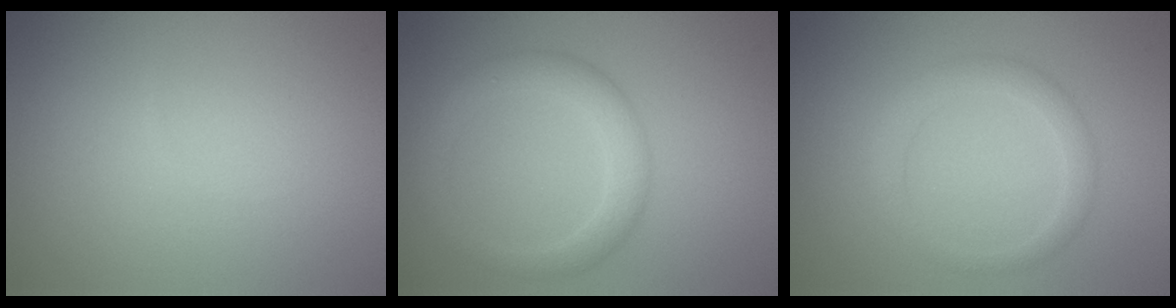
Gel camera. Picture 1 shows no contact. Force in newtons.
{"total": 3.4, "press": 3.4, "slide": 0.1}
{"total": 2.2, "press": 2.2, "slide": 0.0}